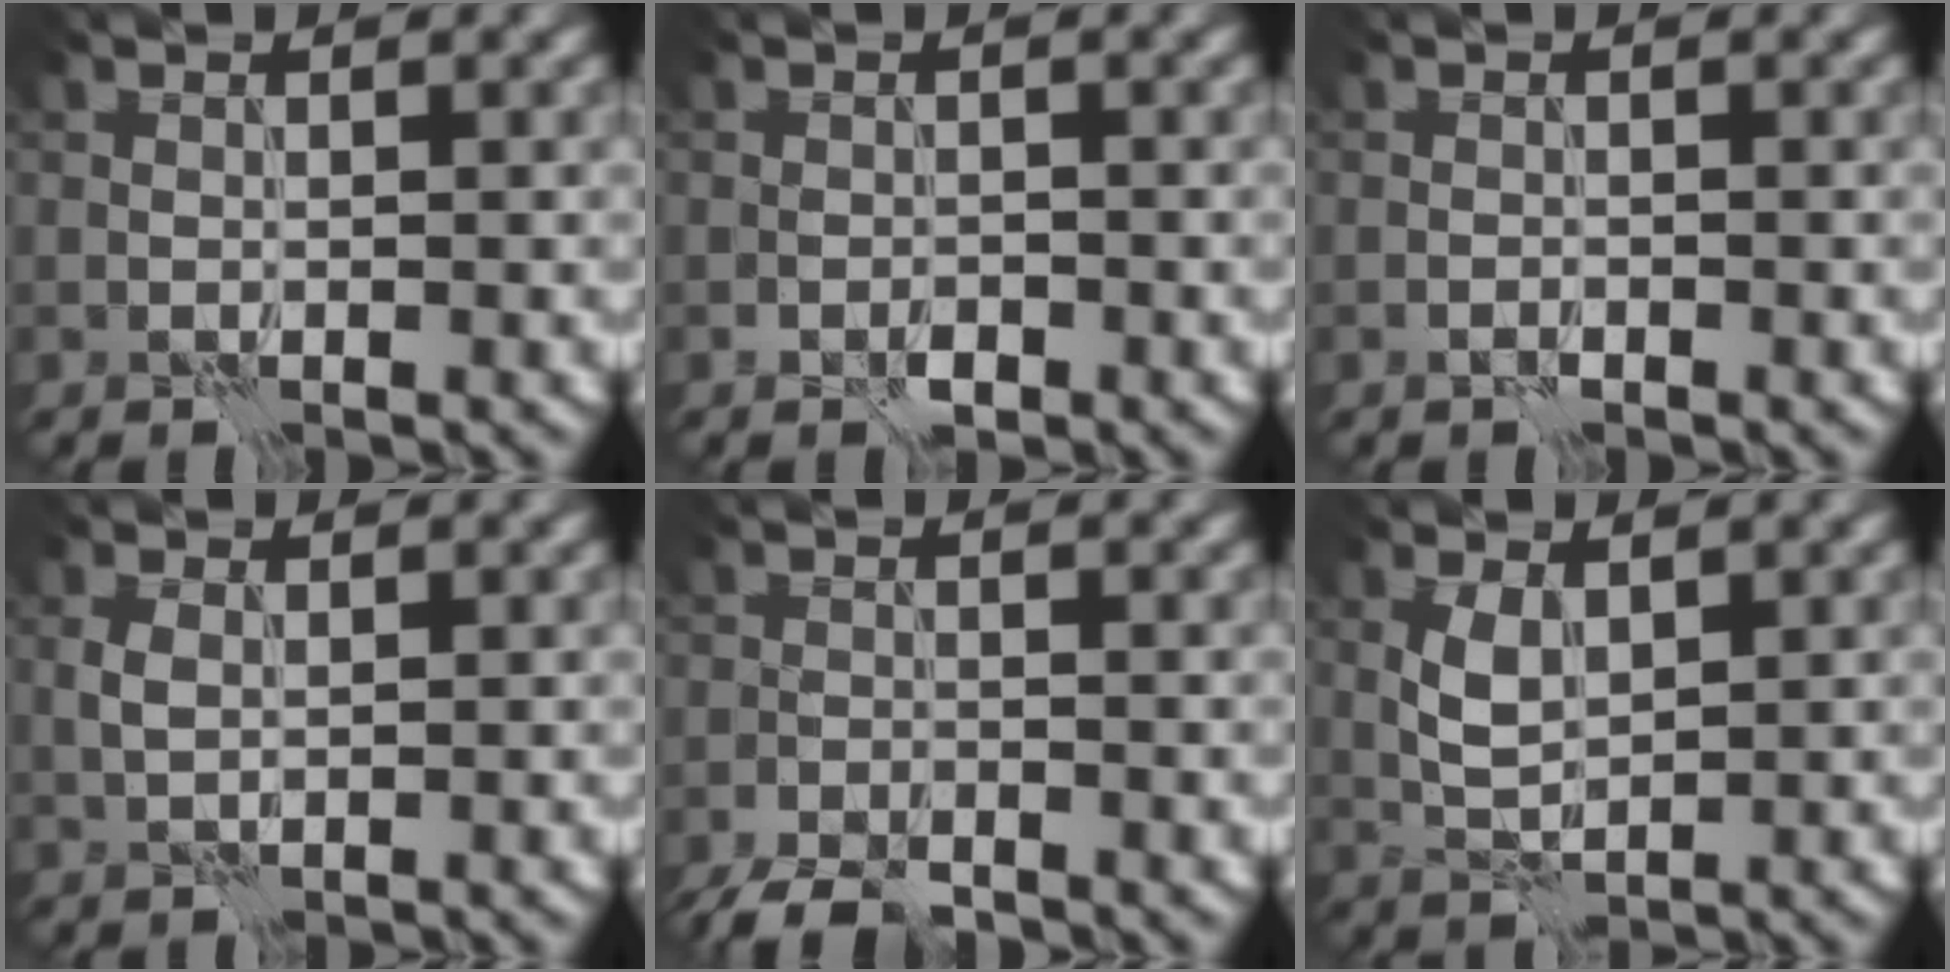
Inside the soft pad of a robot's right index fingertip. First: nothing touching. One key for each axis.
{"total": 1.0, "fx": -0.6, "fy": 0.6, "fz": 0.5, "tx": -0.009, "ty": -0.001, "tz": -0.012}
{"total": 0.7, "fx": -0.5, "fy": 0.3, "fz": 0.3, "tx": -0.004, "ty": 0.002, "tz": -0.010}
{"total": 1.3, "fx": 0.1, "fy": 0.8, "fz": 1.0, "tx": -0.024, "ty": 0.002, "tz": 0.004}
{"total": 3.8, "fx": -3.3, "fy": 1.0, "fz": 1.6, "tx": -0.027, "ty": -0.007, "tz": -0.069}
{"total": 2.4, "fx": 1.0, "fy": 1.1, "fz": 1.8, "tx": -0.044, "ty": -0.001, "tz": 0.024}